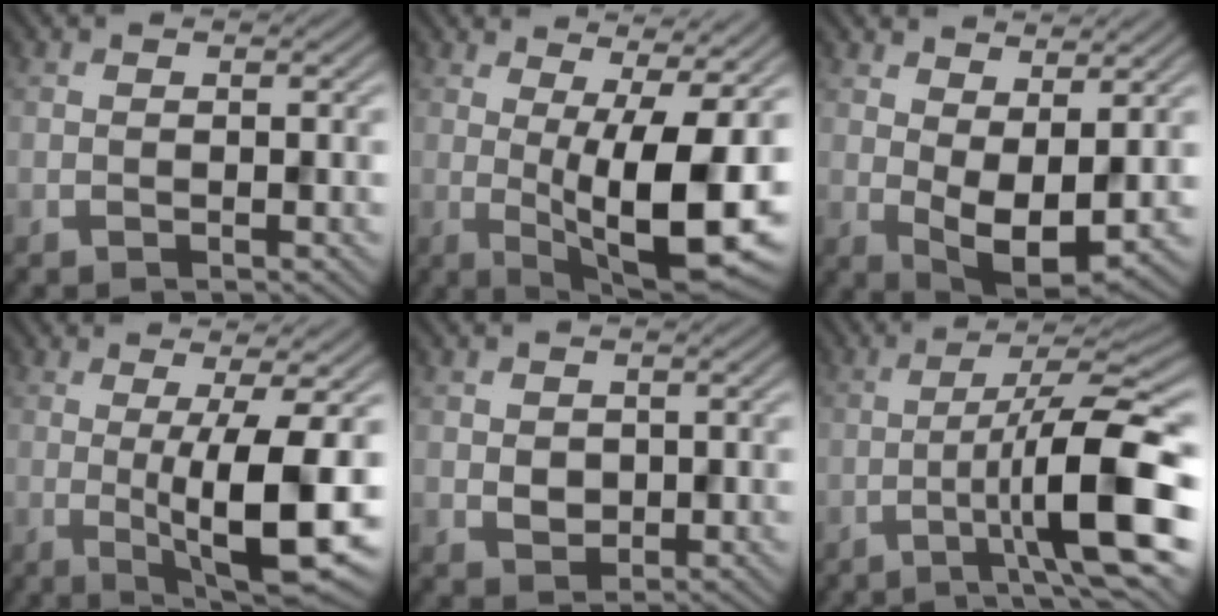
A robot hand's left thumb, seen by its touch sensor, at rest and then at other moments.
{"total": 13.3, "force": [0.4, 3.9, 12.7], "torque": [-0.183, 0.010, 0.015]}
{"total": 6.9, "force": [1.6, 3.5, 5.7], "torque": [-0.111, -0.010, 0.035]}
{"total": 11.1, "force": [-0.9, 2.2, 10.8], "torque": [-0.165, 0.005, -0.010]}
{"total": 1.8, "force": [0.5, 1.6, 0.6], "torque": [-0.023, -0.004, 0.013]}
{"total": 11.1, "force": [-3.6, 1.6, 10.3], "torque": [-0.157, 0.013, -0.068]}